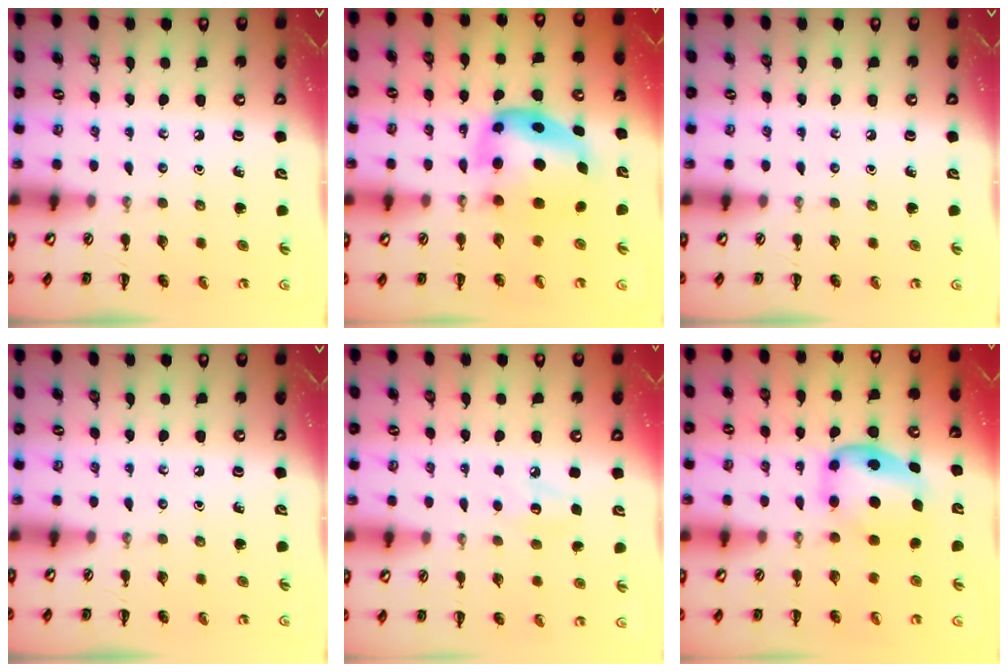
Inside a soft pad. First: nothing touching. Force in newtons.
{"total": 6.6, "press": 6.4, "slide": 1.6}
{"total": 0.0}
{"total": 0.0}
{"total": 6.9, "press": 6.7, "slide": 1.7}
{"total": 6.4, "press": 6.4, "slide": 0.6}